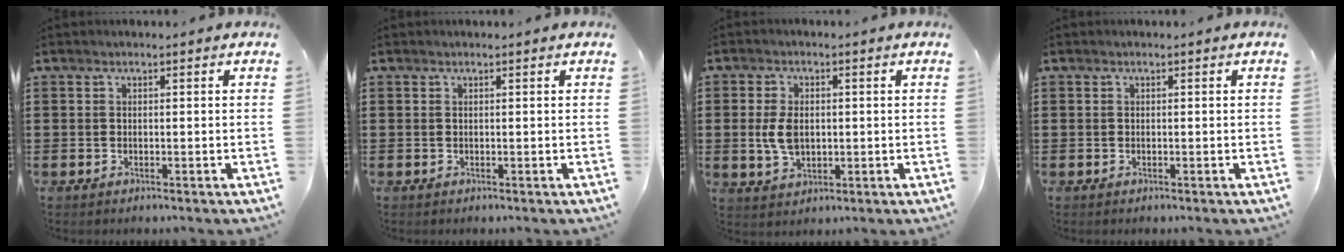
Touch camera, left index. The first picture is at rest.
{"total": 0.0}
{"total": 5.1, "force": [0.1, 3.2, 4.0], "torque": [-0.102, 0.002, -0.004]}
{"total": 0.0}